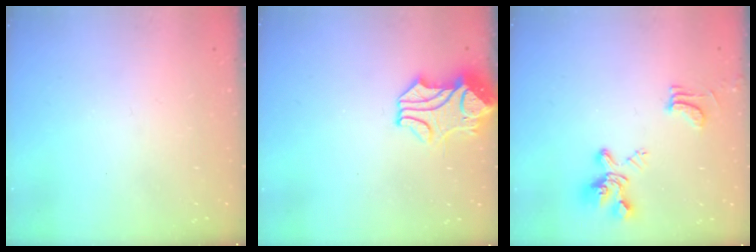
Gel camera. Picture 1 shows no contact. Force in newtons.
{"total": 2.0, "press": 1.6, "slide": 1.1}
{"total": 6.4, "press": 6.2, "slide": 1.5}